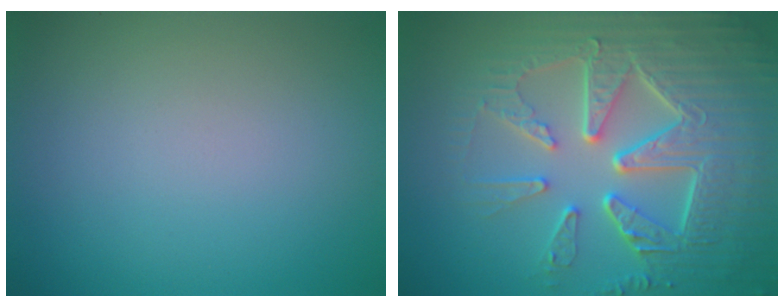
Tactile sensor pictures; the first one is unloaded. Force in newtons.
{"total": 9.2, "press": 6.6, "slide": 6.4}